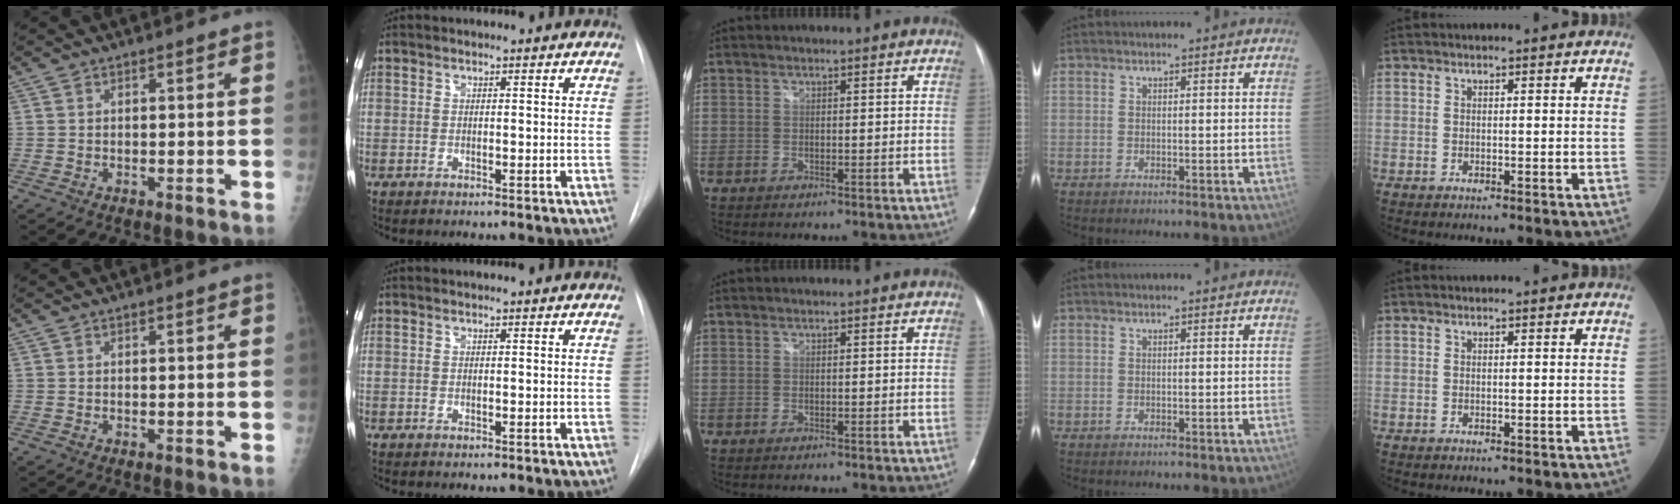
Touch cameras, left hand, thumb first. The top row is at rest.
{}